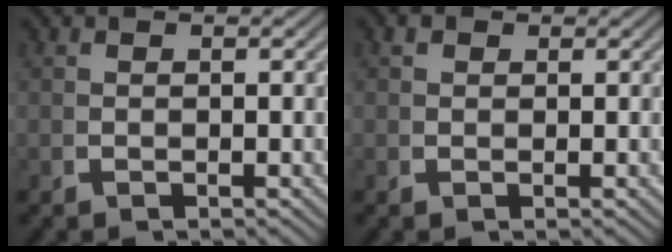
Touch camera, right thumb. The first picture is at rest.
{"total": 1.4, "force": [0.9, 1.0, 0.5], "torque": [-0.010, -0.003, 0.017]}